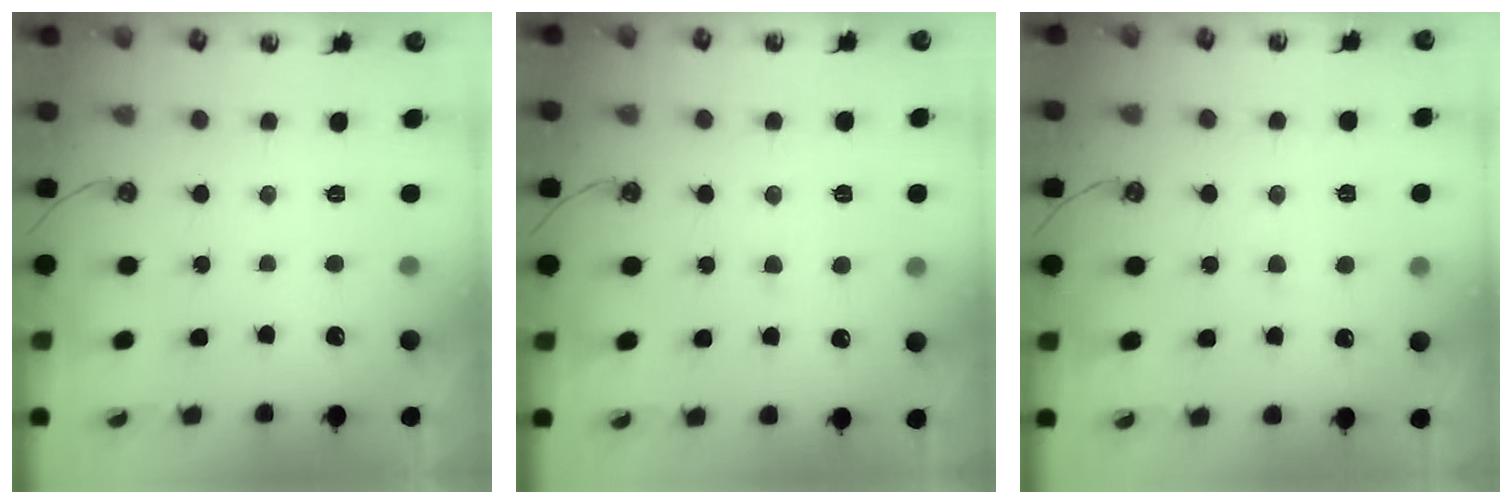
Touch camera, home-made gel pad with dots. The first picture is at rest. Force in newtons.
{"total": 1.7, "press": 1.7, "slide": 0.2}
{"total": 3.2, "press": 3.2, "slide": 0.4}